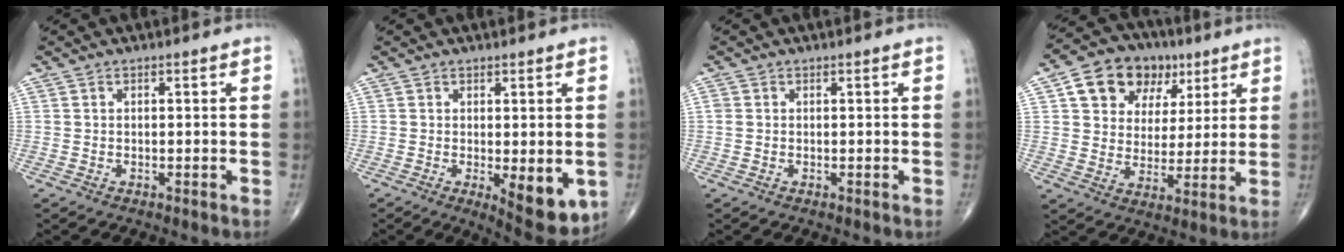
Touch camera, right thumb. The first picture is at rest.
{"total": 8.7, "force": [-1.8, 3.2, 7.8], "torque": [-0.095, -0.022, -0.017]}
{"total": 0.9, "force": [0.1, 0.8, 0.4], "torque": [-0.007, 0.002, 0.002]}
{"total": 14.1, "force": [6.3, 10.6, 6.9], "torque": [-0.072, -0.004, 0.104]}